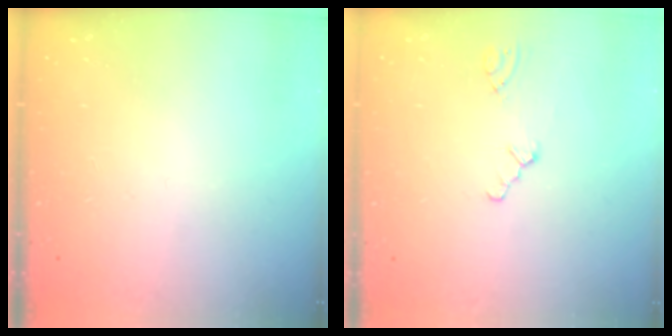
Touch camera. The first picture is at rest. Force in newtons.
{"total": 0.5, "press": 0.5, "slide": 0.2}